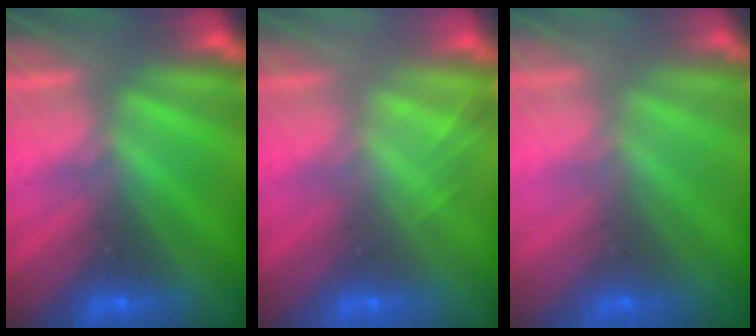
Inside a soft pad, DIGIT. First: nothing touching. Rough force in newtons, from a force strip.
{"total": 2.0}
{"total": 9.1}